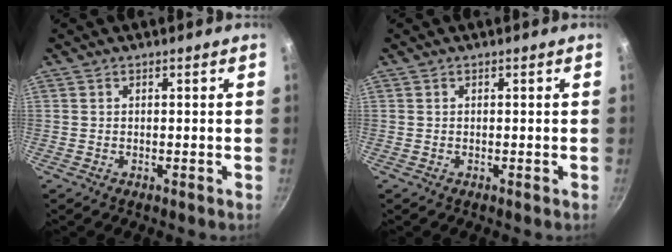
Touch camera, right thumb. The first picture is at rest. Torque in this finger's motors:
{"motor_torque": [0.01, -0.01, 0.04, -0.01, 0.02]}